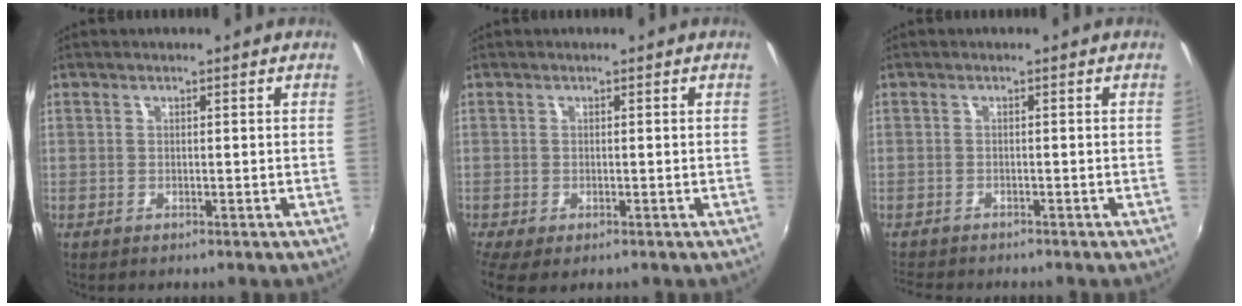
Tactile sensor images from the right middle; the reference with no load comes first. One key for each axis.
{"total": 4.2, "fx": -2.3, "fy": 2.0, "fz": 3.0, "tx": -0.061, "ty": -0.023, "tz": -0.033}
{"total": 4.6, "fx": -4.3, "fy": 1.0, "fz": 1.3, "tx": -0.041, "ty": -0.021, "tz": -0.073}